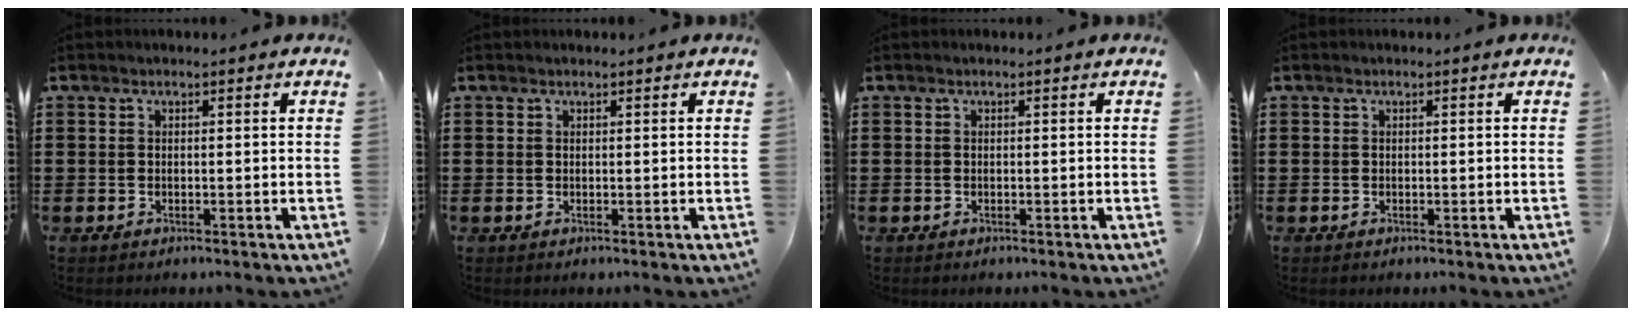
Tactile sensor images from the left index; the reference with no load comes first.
{"total": 0.0}
{"total": 0.0}
{"total": 0.0}